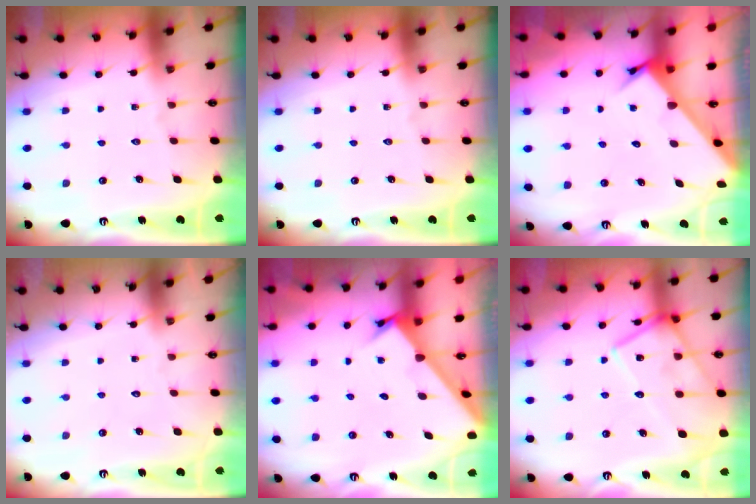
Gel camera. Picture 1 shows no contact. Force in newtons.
{"total": 0.0}
{"total": 3.5, "press": 3.5, "slide": 0.2}
{"total": 1.8, "press": 1.7, "slide": 0.1}
{"total": 1.9, "press": 1.9, "slide": 0.2}
{"total": 16.4, "press": 16.3, "slide": 1.2}